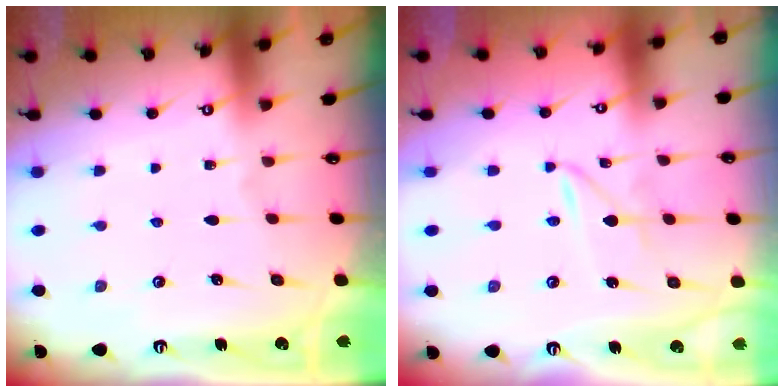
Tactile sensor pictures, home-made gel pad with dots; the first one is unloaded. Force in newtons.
{"total": 1.5, "press": 1.5, "slide": 0.1}